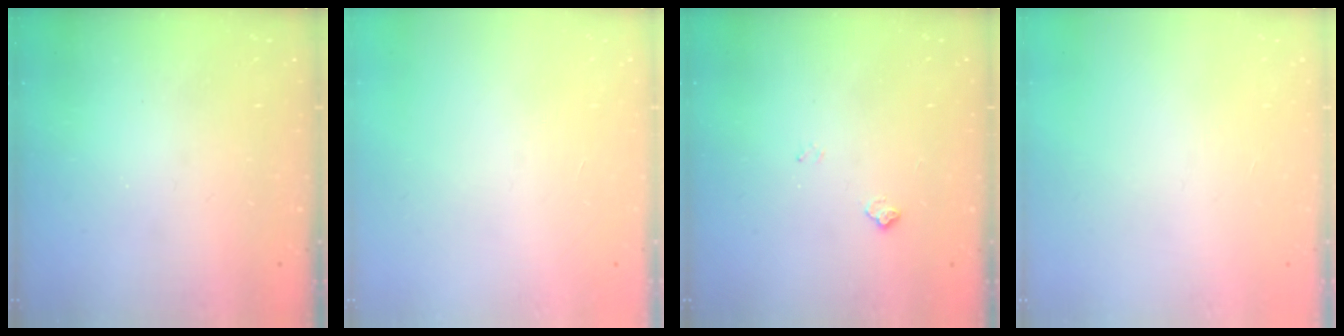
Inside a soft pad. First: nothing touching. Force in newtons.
{"total": 0.0}
{"total": 4.9, "press": 4.8, "slide": 0.6}
{"total": 0.0}